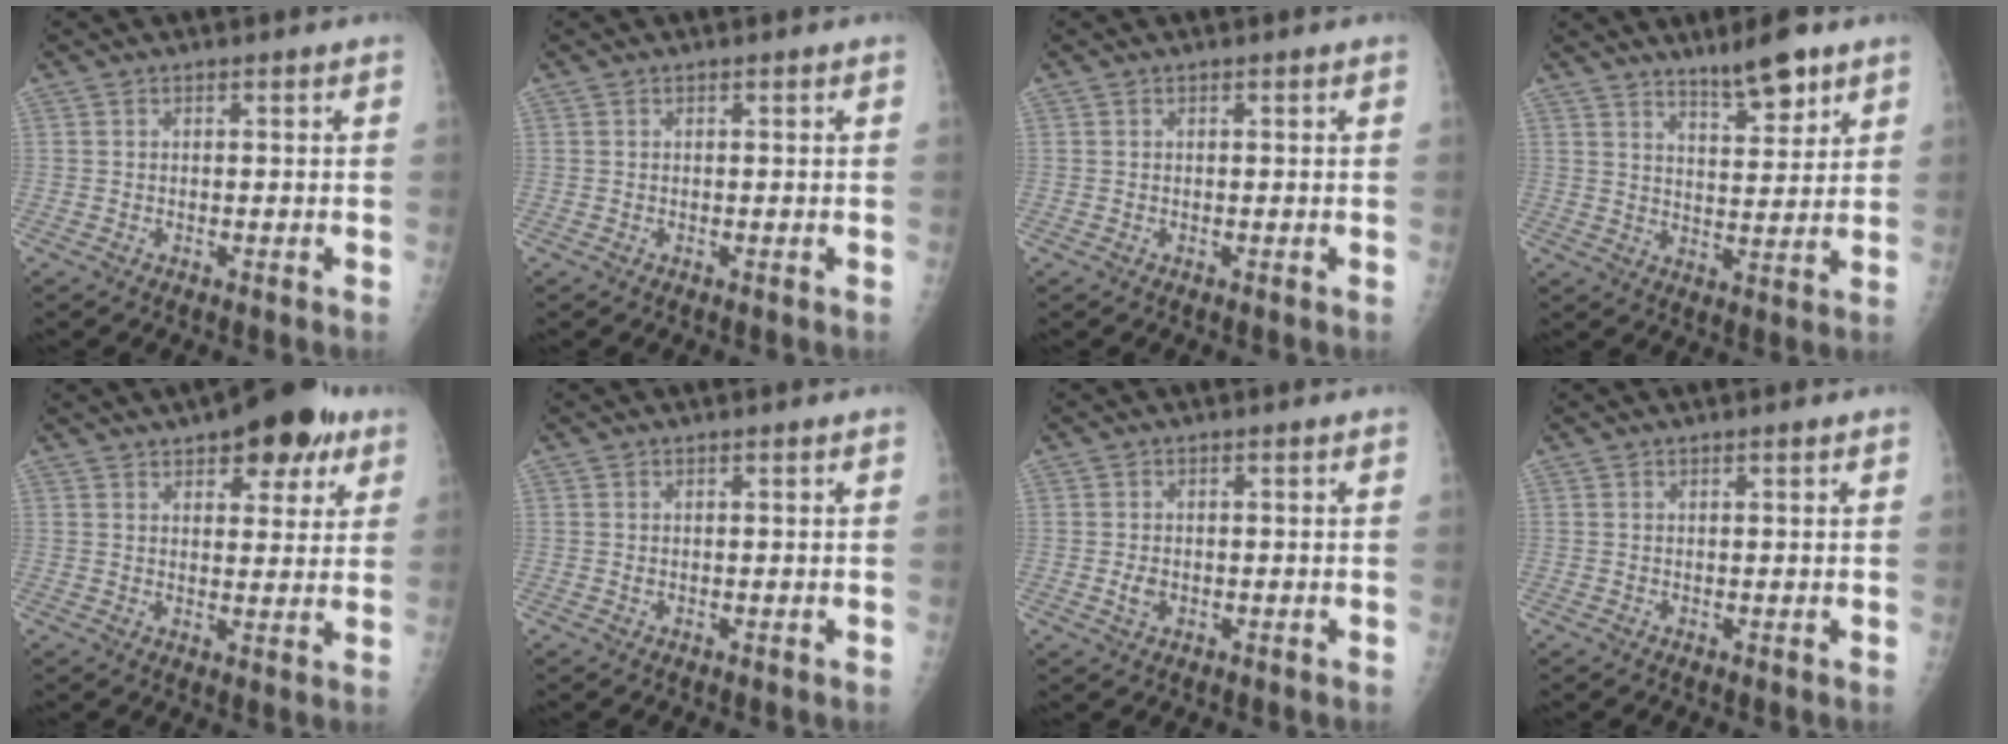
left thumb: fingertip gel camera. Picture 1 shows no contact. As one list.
[{"total": 0.0}, {"total": 0.0}, {"total": 8.5, "force": [6.2, 2.2, 5.4], "torque": [-0.071, -0.042, 0.101]}, {"total": 12.6, "force": [7.3, 5.6, 8.5], "torque": [-0.077, -0.018, 0.098]}, {"total": 0.8, "force": [0.4, 0.2, 0.6], "torque": [-0.012, 0.003, 0.009]}, {"total": 2.0, "force": [-0.1, 1.3, 1.5], "torque": [-0.023, -0.002, 0.000]}, {"total": 1.0, "force": [0.7, 0.1, 0.7], "torque": [-0.009, -0.002, 0.011]}]